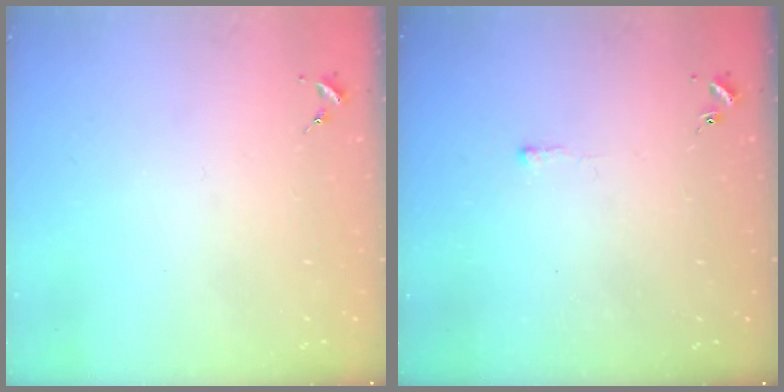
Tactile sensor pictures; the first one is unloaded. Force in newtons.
{"total": 2.7, "press": 2.7, "slide": 0.4}